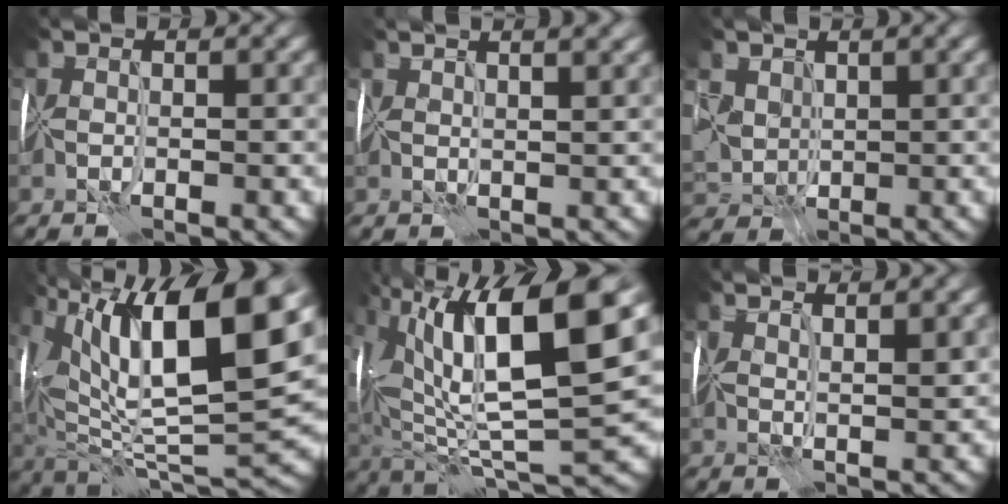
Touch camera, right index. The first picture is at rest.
{"total": 5.9, "force": [3.9, 2.3, 3.7], "torque": [-0.043, 0.044, 0.039]}
{"total": 2.9, "force": [2.2, 1.9, -0.3], "torque": [-0.023, 0.006, 0.051]}
{"total": 15.0, "force": [6.3, 5.3, 12.5], "torque": [-0.228, 0.022, 0.106]}
{"total": 14.2, "force": [5.6, 4.3, 12.4], "torque": [-0.231, 0.021, 0.099]}
{"total": 2.8, "force": [2.3, 0.1, 1.5], "torque": [-0.014, 0.008, 0.043]}